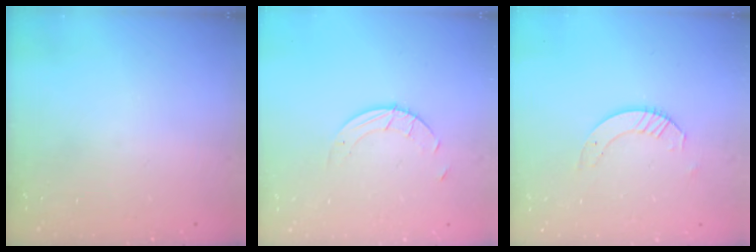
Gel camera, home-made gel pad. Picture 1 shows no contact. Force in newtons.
{"total": 2.5, "press": 2.5, "slide": 0.2}
{"total": 3.8, "press": 3.8, "slide": 0.1}